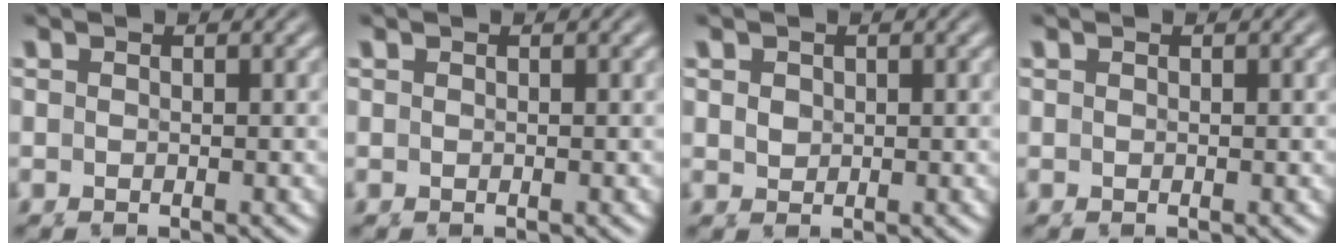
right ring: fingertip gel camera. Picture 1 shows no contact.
{"total": 0.0}
{"total": 0.8, "force": [0.8, 0.2, -0.1], "torque": [0.003, 0.000, 0.020]}
{"total": 0.0}